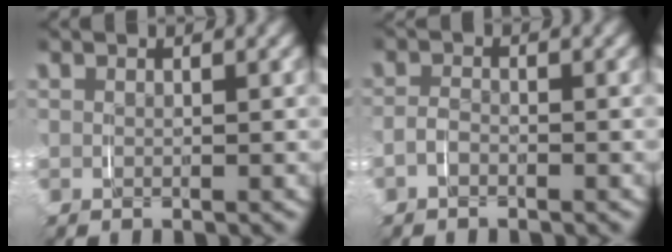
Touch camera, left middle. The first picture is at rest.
{"total": 1.4, "force": [-0.8, 0.9, 0.7], "torque": [-0.023, 0.001, -0.018]}